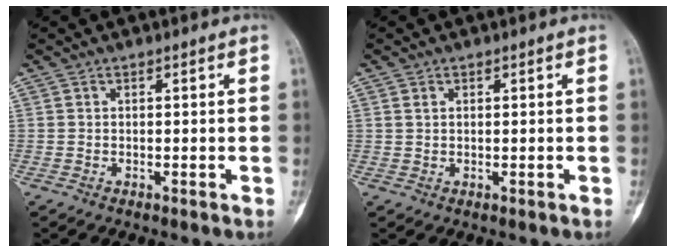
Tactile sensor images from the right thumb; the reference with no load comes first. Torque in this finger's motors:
{"motor_torque": [0.31, 0.38, -0.41, 0.32, -0.11]}